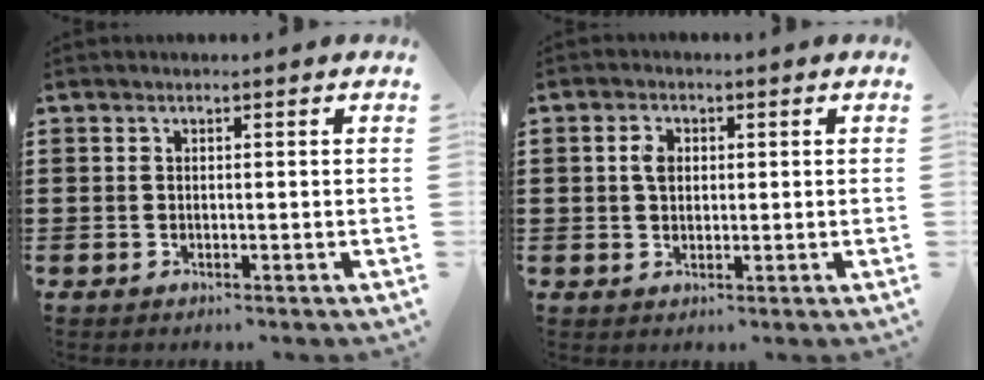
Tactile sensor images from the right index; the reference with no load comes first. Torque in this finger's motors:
{"motor_torque": [0.01, 0.00, 0.05, 0.04]}